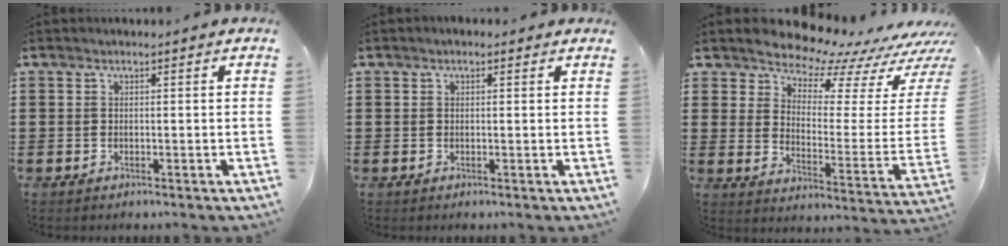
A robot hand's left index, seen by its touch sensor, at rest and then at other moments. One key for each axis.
{"total": 0.7, "fx": 0.2, "fy": 0.5, "fz": 0.4, "tx": -0.009, "ty": 0.006, "tz": 0.003}
{"total": 7.2, "fx": 7.0, "fy": 1.1, "fz": 1.0, "tx": -0.044, "ty": -0.074, "tz": 0.121}